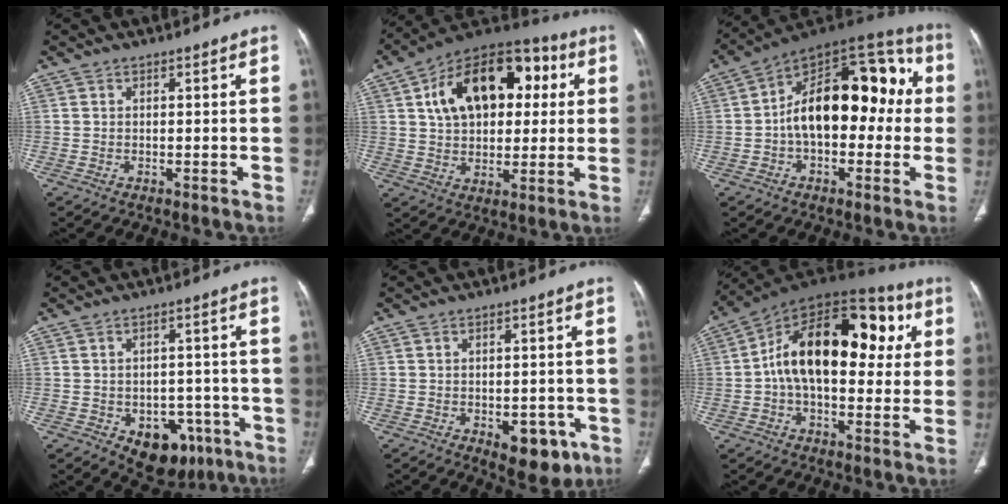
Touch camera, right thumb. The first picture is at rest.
{"total": 21.3, "force": [5.4, 13.4, 15.6], "torque": [-0.210, 0.021, 0.079]}
{"total": 21.1, "force": [0.5, 12.1, 17.3], "torque": [-0.229, 0.059, -0.004]}
{"total": 10.6, "force": [-4.8, 7.3, 6.1], "torque": [-0.041, 0.029, -0.051]}
{"total": 8.2, "force": [-3.4, 4.5, 5.9], "torque": [-0.047, 0.010, -0.031]}
{"total": 23.5, "force": [3.7, 13.6, 18.9], "torque": [-0.266, 0.039, 0.044]}